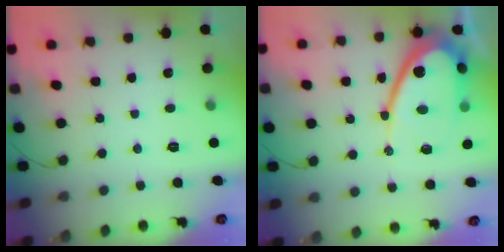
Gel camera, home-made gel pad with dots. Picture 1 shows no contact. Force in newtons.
{"total": 16.6, "press": 16.5, "slide": 1.5}